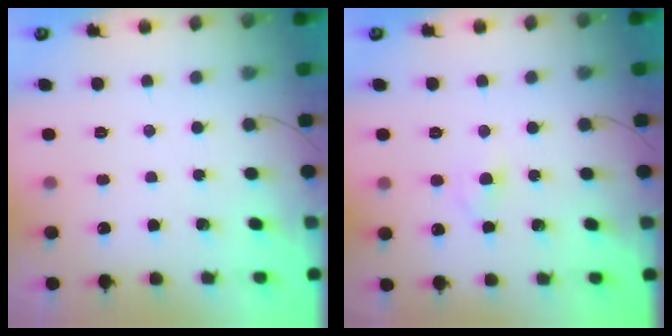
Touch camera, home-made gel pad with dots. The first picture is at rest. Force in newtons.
{"total": 3.6, "press": 3.4, "slide": 1.1}